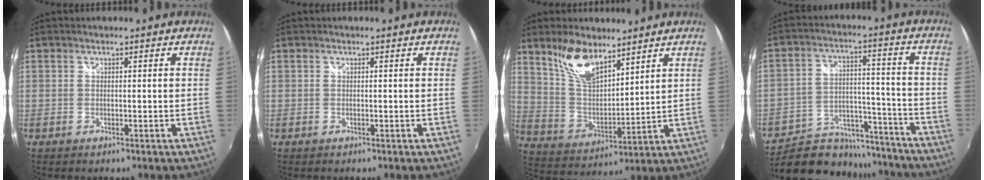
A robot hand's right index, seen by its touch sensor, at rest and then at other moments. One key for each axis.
{"total": 0.0}
{"total": 11.5, "fx": 8.1, "fy": 4.7, "fz": 6.7, "tx": -0.126, "ty": 0.005, "tz": 0.165}
{"total": 18.5, "fx": -14.9, "fy": 9.2, "fz": 5.8, "tx": -0.129, "ty": 0.039, "tz": -0.203}